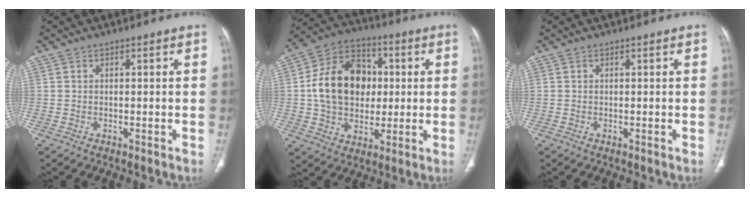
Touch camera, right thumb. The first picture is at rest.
{"total": 17.4, "force": [1.3, 13.4, 11.1], "torque": [-0.158, 0.021, 0.022]}
{"total": 0.0}